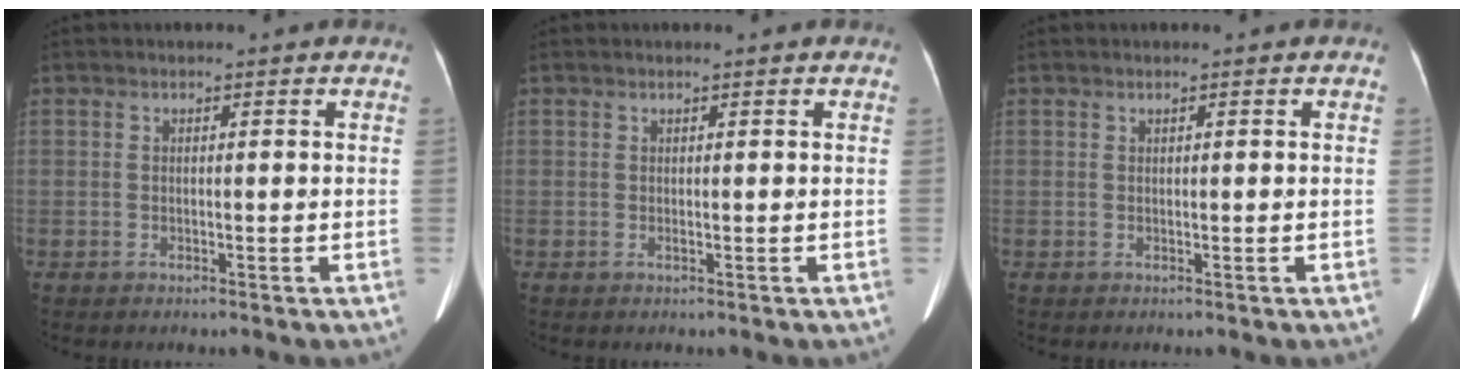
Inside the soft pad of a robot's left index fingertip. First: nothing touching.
{"total": 0.0}
{"total": 0.0}